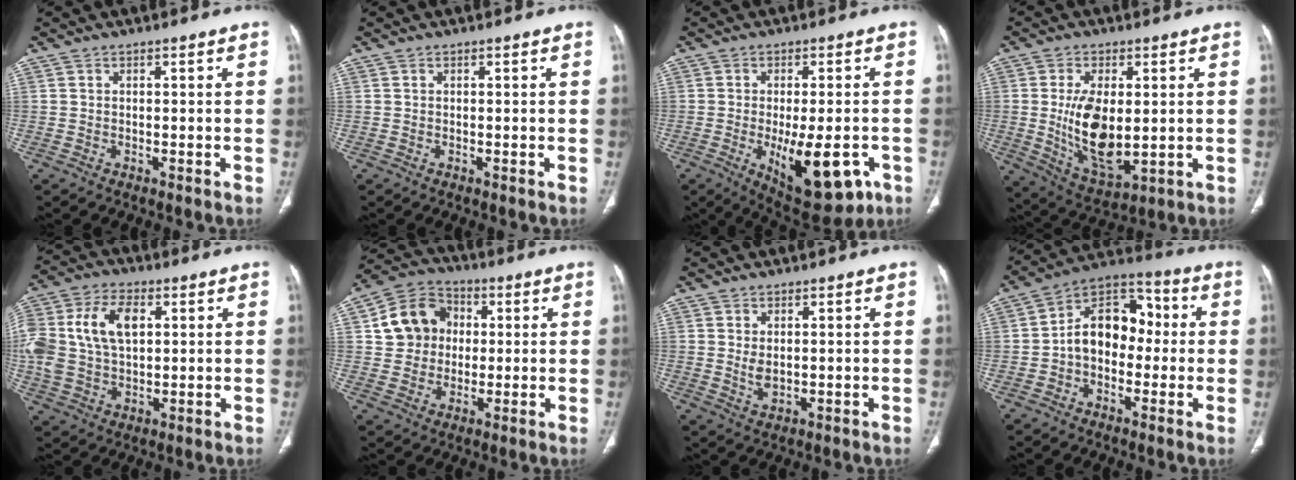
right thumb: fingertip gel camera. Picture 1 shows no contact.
{"total": 0.0}
{"total": 15.2, "force": [-5.1, 6.5, 12.8], "torque": [-0.170, -0.003, -0.053]}
{"total": 13.0, "force": [0.2, 6.5, 11.3], "torque": [-0.198, -0.021, 0.020]}
{"total": 16.7, "force": [3.5, 10.9, 12.2], "torque": [-0.273, 0.008, 0.065]}
{"total": 11.6, "force": [1.8, 10.2, 5.1], "torque": [-0.062, 0.015, 0.024]}
{"total": 2.6, "force": [0.5, 1.5, 2.1], "torque": [-0.036, -0.008, 0.017]}
{"total": 12.8, "force": [-0.5, 9.1, 9.1], "torque": [-0.112, 0.043, -0.025]}